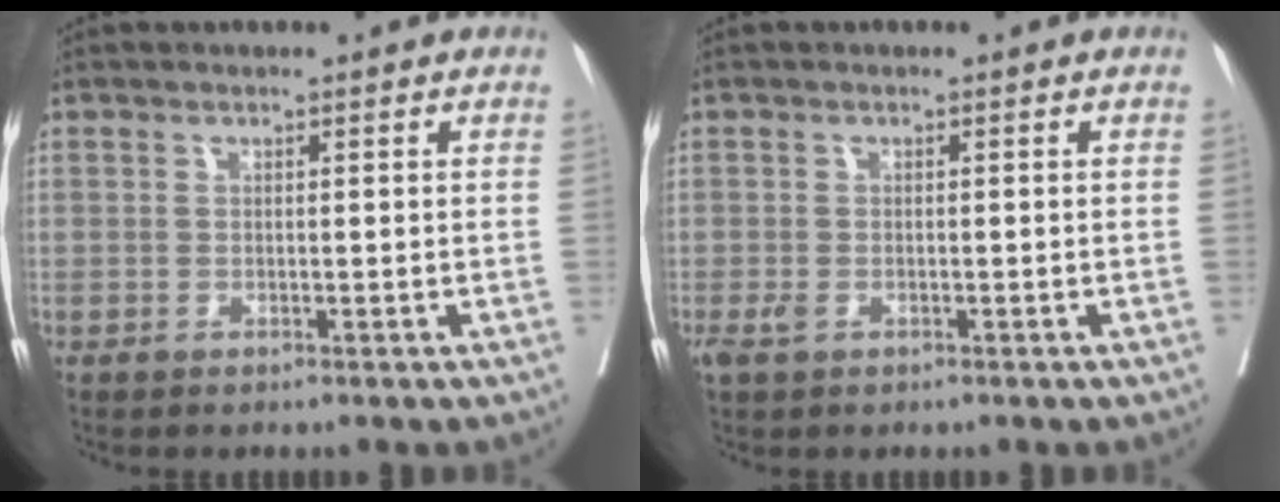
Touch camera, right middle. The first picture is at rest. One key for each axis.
{"total": 1.5, "fx": -0.7, "fy": 0.9, "fz": 1.1, "tx": -0.026, "ty": -0.002, "tz": -0.008}